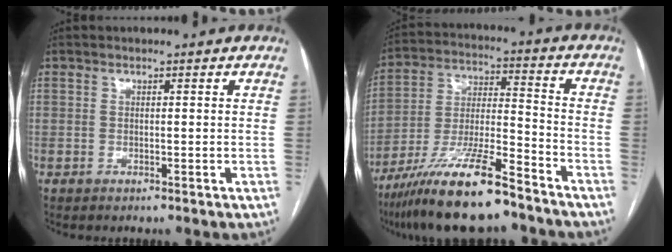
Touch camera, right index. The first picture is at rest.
{"total": 16.2, "force": [-12.3, 1.9, 10.4], "torque": [-0.209, -0.022, -0.223]}